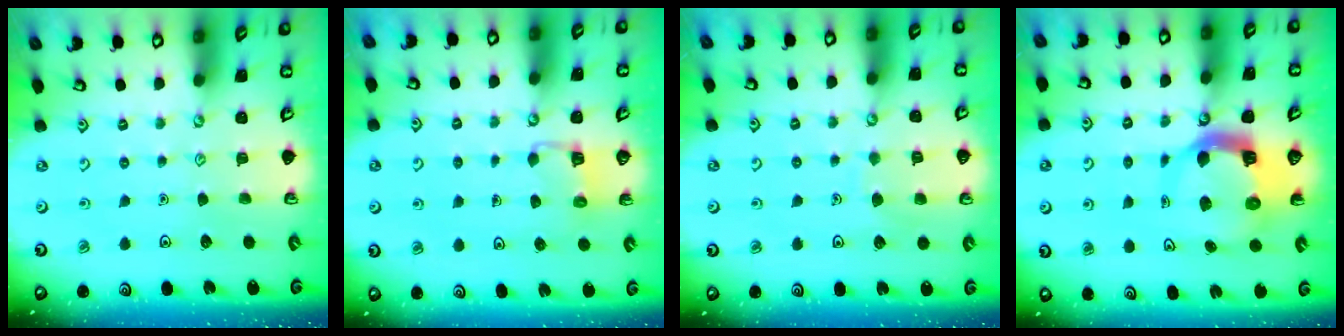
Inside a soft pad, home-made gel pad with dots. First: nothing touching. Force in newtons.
{"total": 3.3, "press": 3.3, "slide": 0.3}
{"total": 4.9, "press": 4.8, "slide": 0.6}
{"total": 8.5, "press": 8.4, "slide": 1.3}